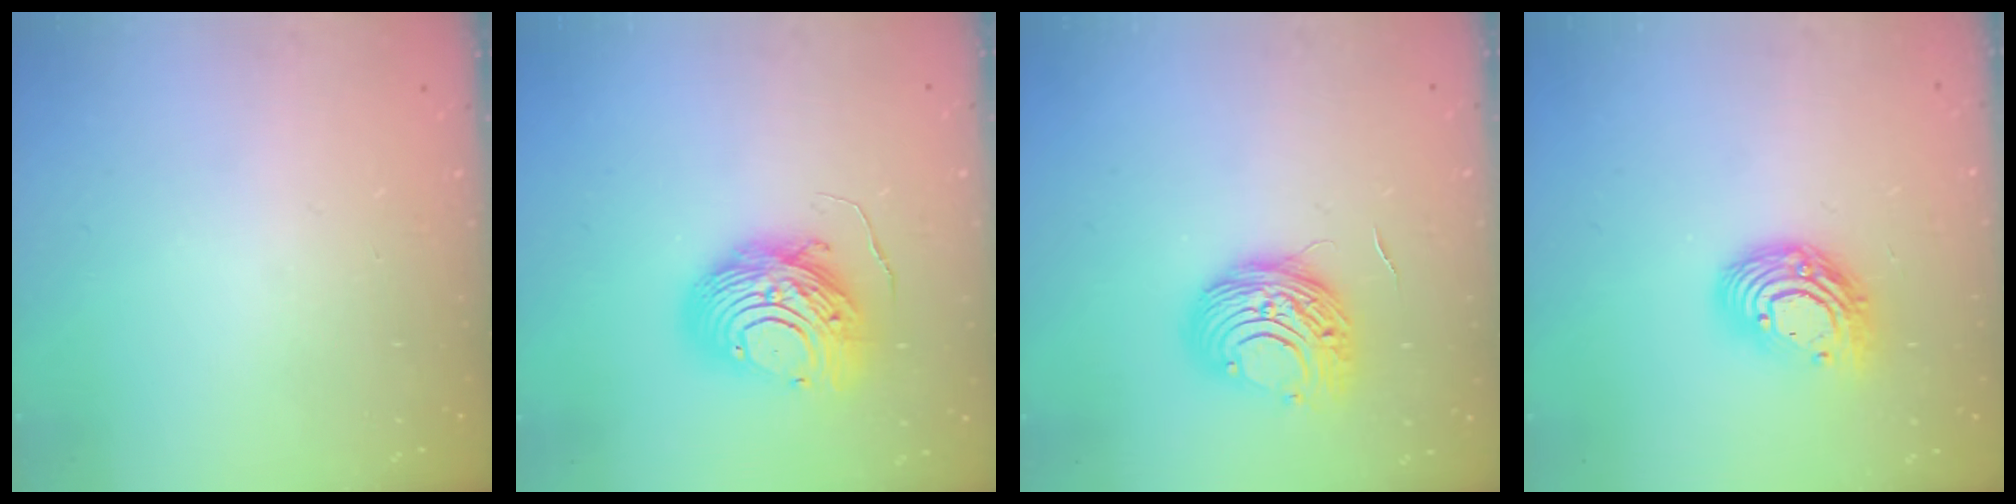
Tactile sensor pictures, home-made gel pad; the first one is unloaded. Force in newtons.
{"total": 12.2, "press": 12.1, "slide": 1.2}
{"total": 10.5, "press": 10.5, "slide": 0.9}
{"total": 12.7, "press": 12.7, "slide": 1.2}